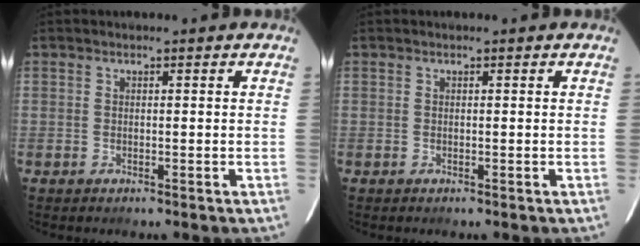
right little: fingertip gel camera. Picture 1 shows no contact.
{"total": 0.0}